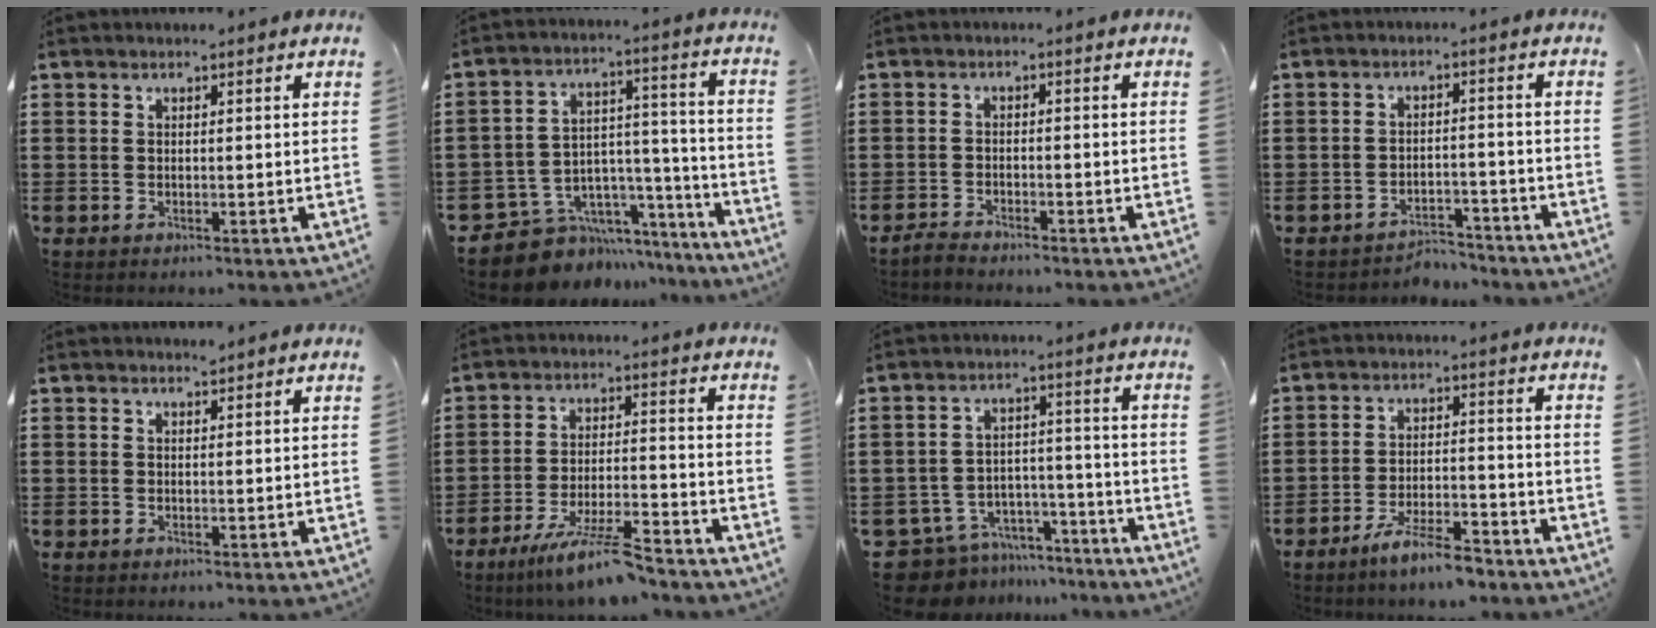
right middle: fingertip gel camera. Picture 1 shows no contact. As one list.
[{"total": 7.3, "force": [-6.0, 4.1, 0.7], "torque": [-0.021, 0.010, -0.110]}, {"total": 1.8, "force": [-1.7, 0.0, 0.3], "torque": [-0.011, 0.000, -0.033]}, {"total": 3.2, "force": [-3.2, 0.3, 0.2], "torque": [-0.011, 0.000, -0.067]}, {"total": 1.1, "force": [1.1, 0.2, 0.1], "torque": [-0.005, -0.002, 0.022]}, {"total": 8.0, "force": [-6.4, 0.6, 4.8], "torque": [-0.100, -0.010, -0.119]}, {"total": 8.0, "force": [-7.5, 2.5, 1.1], "torque": [-0.038, 0.020, -0.150]}, {"total": 6.1, "force": [-5.2, 0.5, 3.2], "torque": [-0.065, -0.005, -0.097]}]